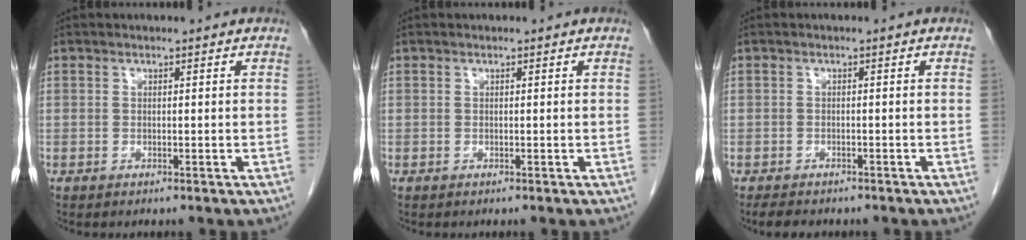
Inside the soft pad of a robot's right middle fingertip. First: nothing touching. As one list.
[{"total": 0.0}, {"total": 3.7, "force": [-3.1, 1.5, 1.5], "torque": [-0.028, -0.008, -0.041]}]